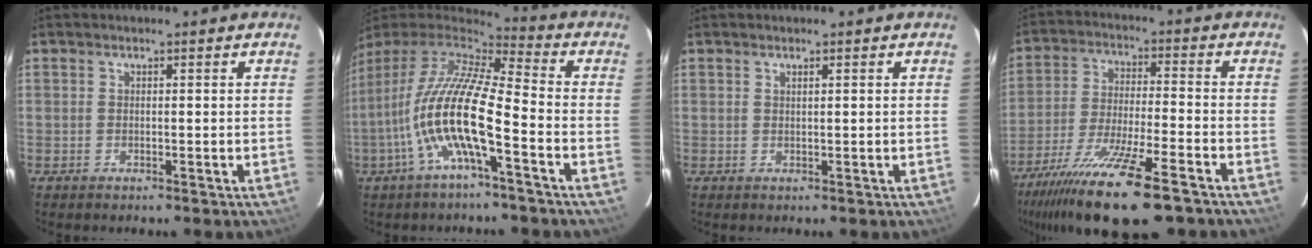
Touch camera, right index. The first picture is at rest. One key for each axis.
{"total": 15.7, "fx": -5.0, "fy": 2.7, "fz": 14.6, "tx": -0.267, "ty": -0.012, "tz": -0.101}
{"total": 0.6, "fx": 0.4, "fy": -0.2, "fz": 0.5, "tx": -0.008, "ty": 0.002, "tz": 0.007}
{"total": 20.9, "fx": -15.6, "fy": 3.9, "fz": 13.4, "tx": -0.269, "ty": -0.055, "tz": -0.268}